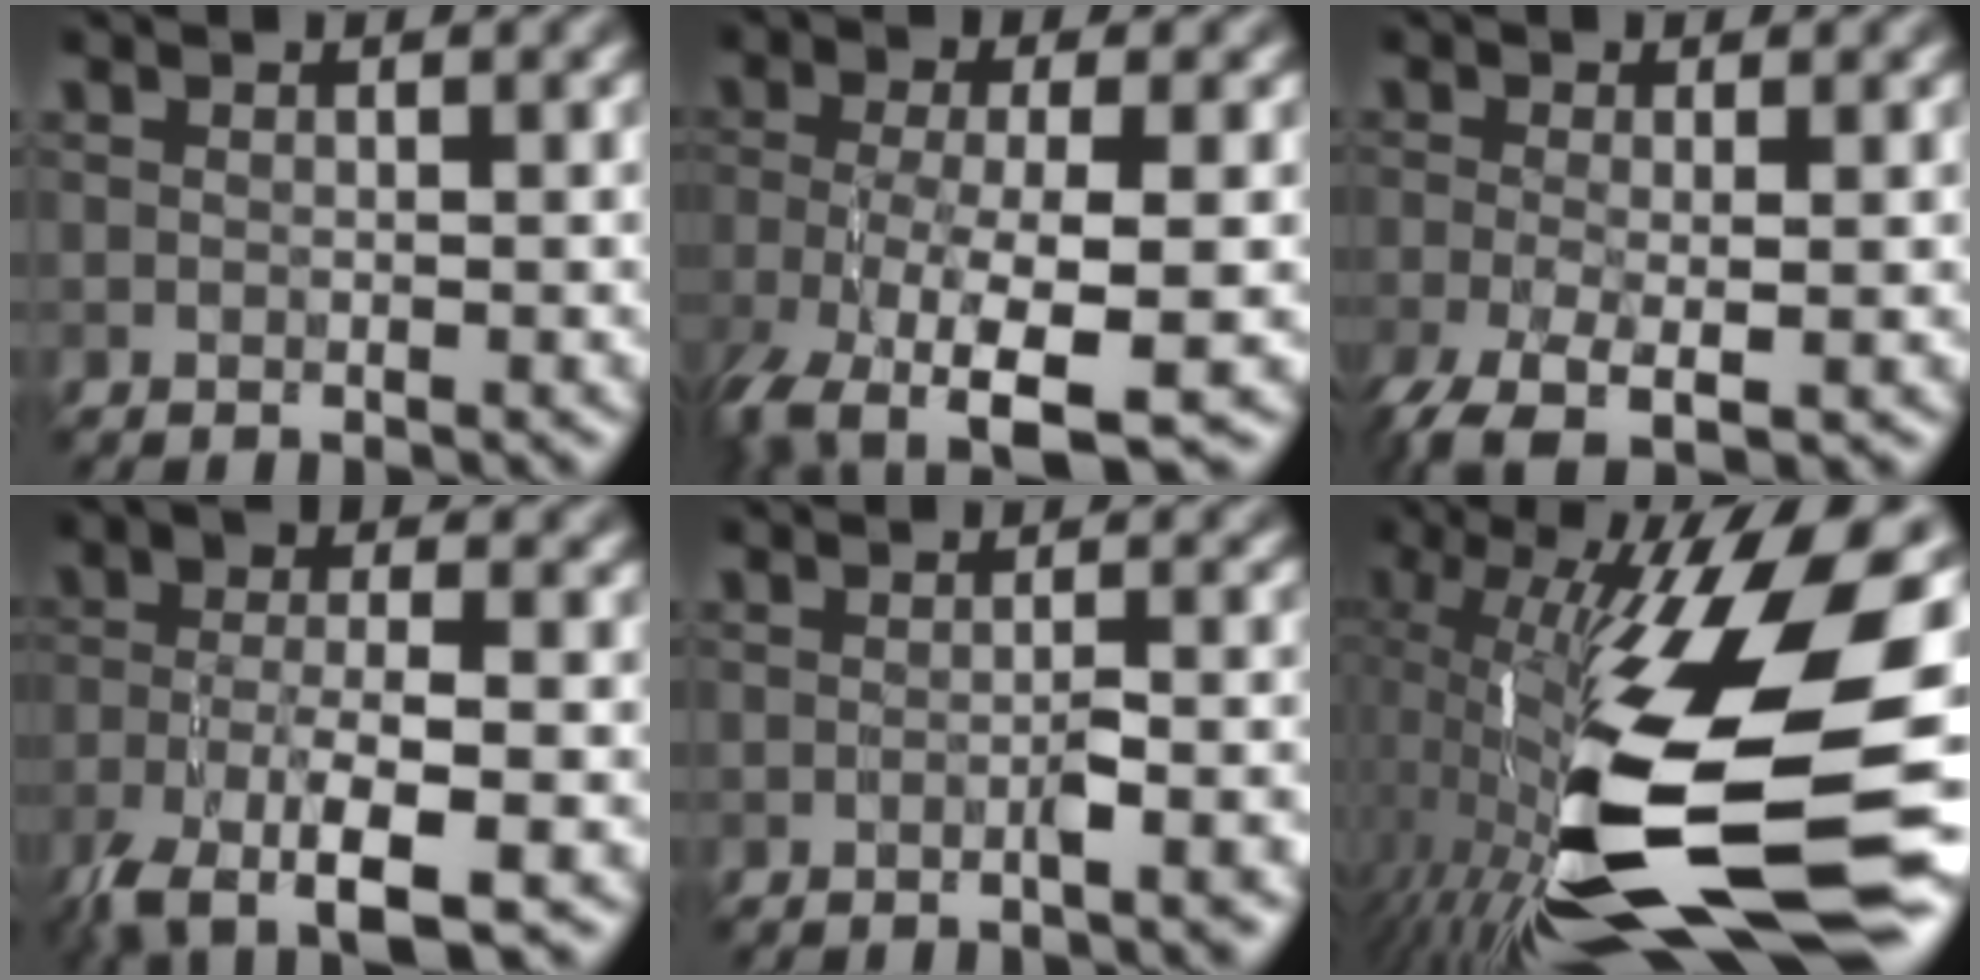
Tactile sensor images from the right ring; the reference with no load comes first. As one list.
[{"total": 8.2, "force": [-4.1, 2.6, 6.7], "torque": [-0.131, -0.015, -0.070]}, {"total": 4.8, "force": [-2.5, 1.5, 3.9], "torque": [-0.078, -0.008, -0.045]}, {"total": 8.3, "force": [-4.9, 2.5, 6.2], "torque": [-0.120, -0.006, -0.090]}, {"total": 1.9, "force": [-1.0, 0.3, 1.6], "torque": [-0.017, 0.004, -0.013]}, {"total": 17.7, "force": [-1.9, 6.1, 16.5], "torque": [-0.316, -0.011, -0.020]}]